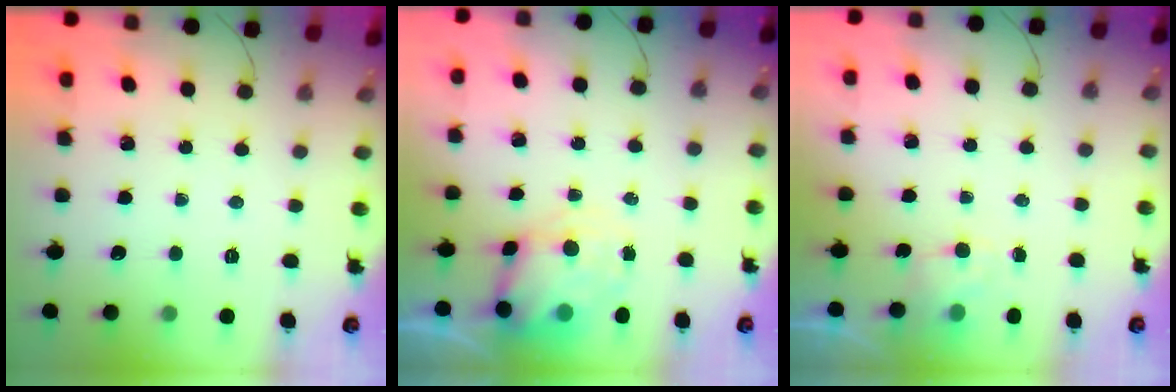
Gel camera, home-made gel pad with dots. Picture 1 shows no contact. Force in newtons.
{"total": 4.8, "press": 4.7, "slide": 1.0}
{"total": 3.8, "press": 3.6, "slide": 1.1}